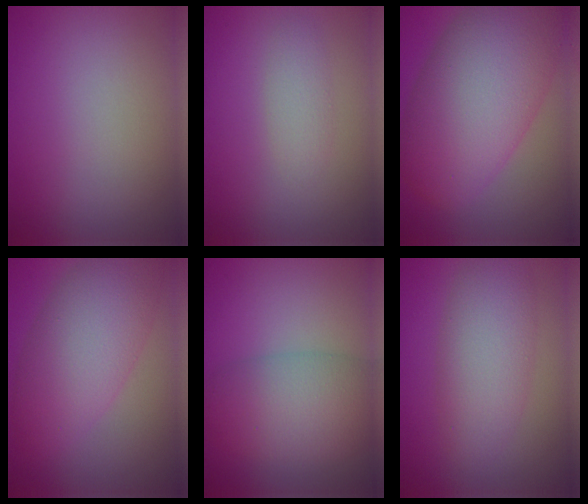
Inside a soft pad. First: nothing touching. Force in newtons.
{"total": 1.7, "press": 1.7, "slide": 0.0}
{"total": 12.0, "press": 12.0, "slide": 0.4}
{"total": 7.3, "press": 7.3, "slide": 0.2}
{"total": 6.6, "press": 6.6, "slide": 0.2}
{"total": 5.3, "press": 5.3, "slide": 0.2}